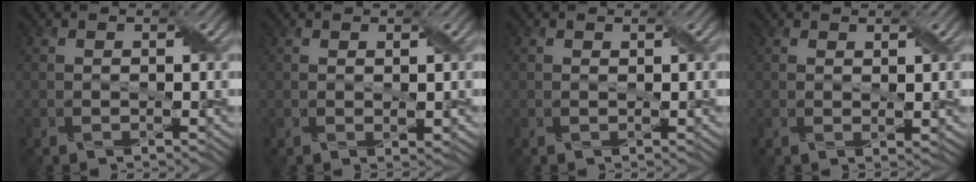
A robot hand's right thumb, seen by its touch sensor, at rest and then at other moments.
{"total": 0.8, "force": [0.3, 0.3, 0.6], "torque": [-0.010, -0.002, 0.008]}
{"total": 0.0}
{"total": 0.9, "force": [0.7, 0.3, 0.6], "torque": [-0.014, -0.003, 0.016]}